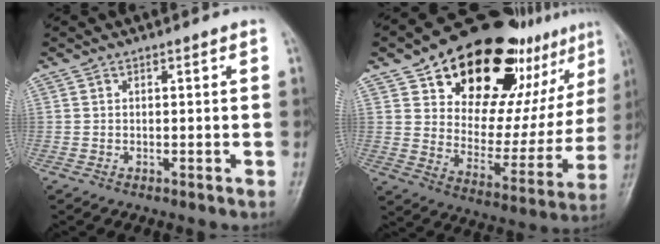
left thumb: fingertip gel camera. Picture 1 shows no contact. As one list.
[{"total": 29.8, "force": [17.3, 15.6, 18.6], "torque": [-0.217, -0.047, 0.261]}]